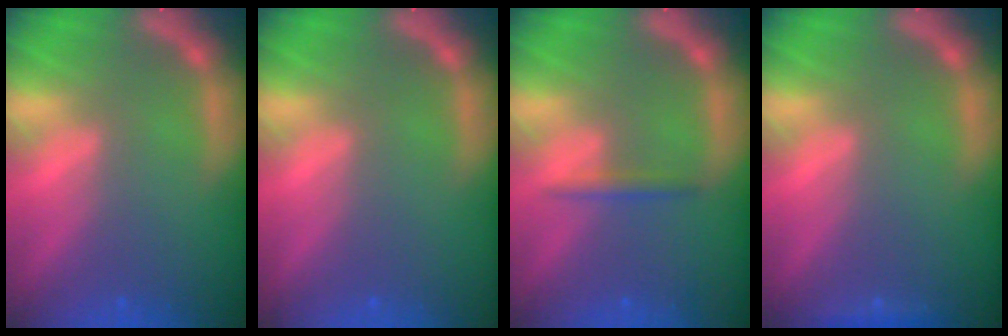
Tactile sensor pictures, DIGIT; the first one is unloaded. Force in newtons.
{"total": 0.0}
{"total": 1.4}
{"total": 0.9}